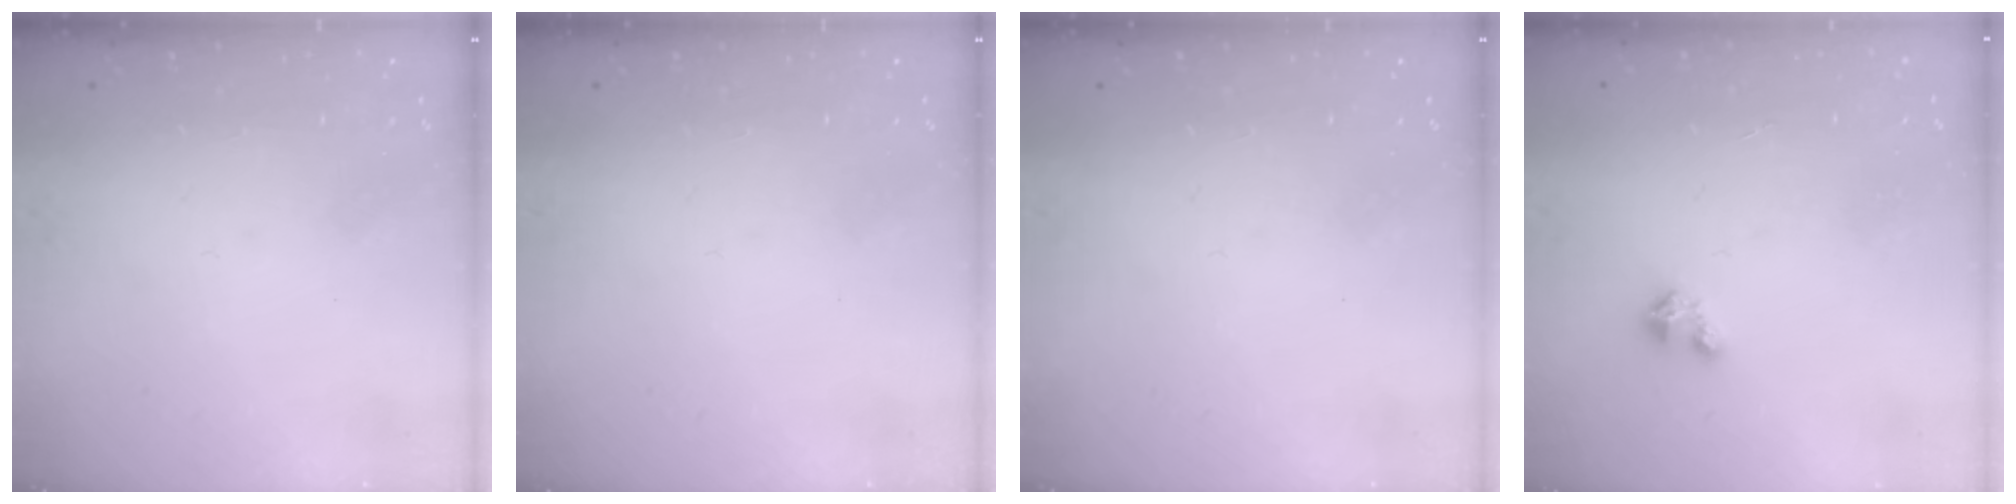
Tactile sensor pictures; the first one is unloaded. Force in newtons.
{"total": 0.0}
{"total": 0.0}
{"total": 1.6, "press": 1.6, "slide": 0.2}